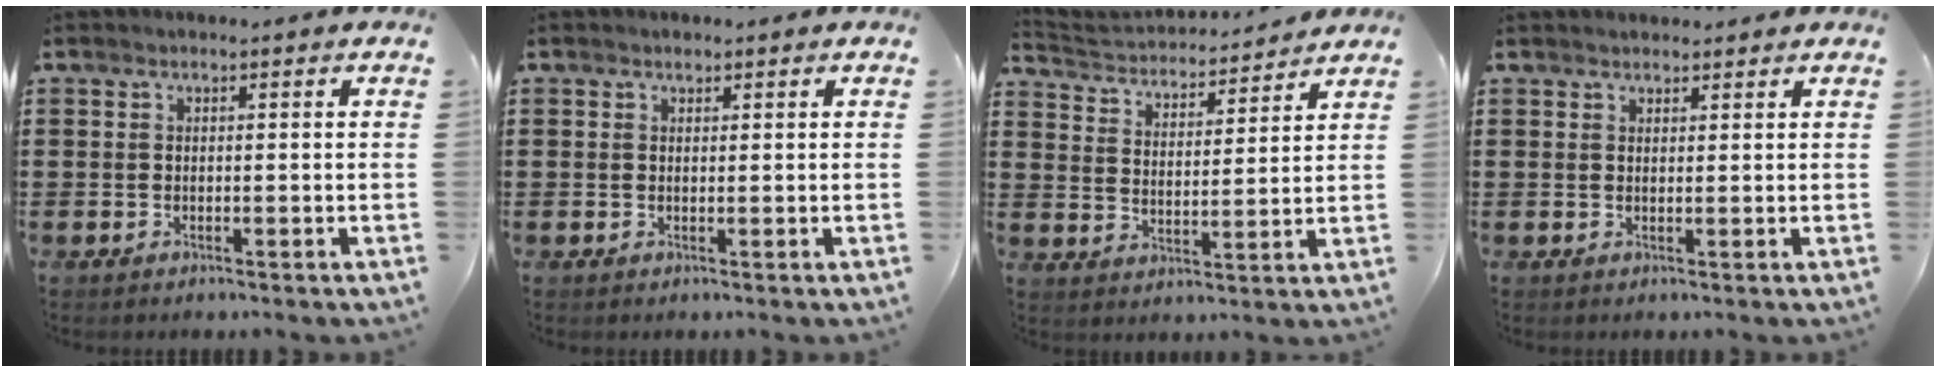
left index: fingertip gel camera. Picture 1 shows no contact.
{"total": 0.7, "force": [0.6, 0.4, 0.1], "torque": [0.004, -0.001, 0.010]}
{"total": 3.5, "force": [3.4, 0.5, 0.1], "torque": [-0.024, -0.029, 0.053]}
{"total": 1.5, "force": [1.4, 0.4, -0.1], "torque": [-0.001, 0.001, 0.029]}